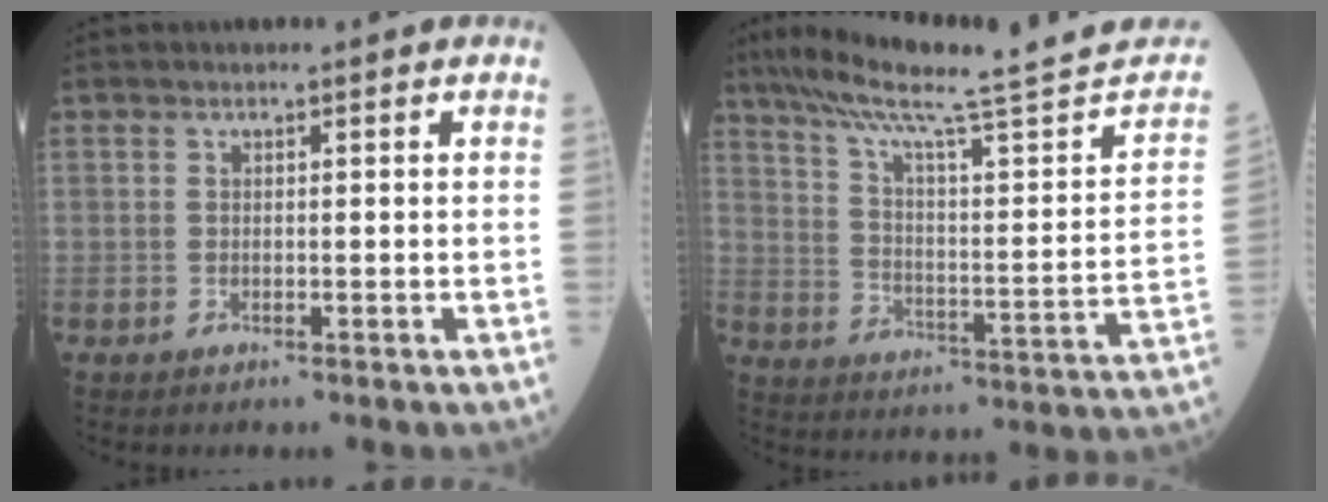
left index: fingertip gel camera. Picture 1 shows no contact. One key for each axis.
{"total": 25.8, "fx": 22.4, "fy": 0.4, "fz": 12.8, "tx": -0.199, "ty": -0.041, "tz": 0.307}